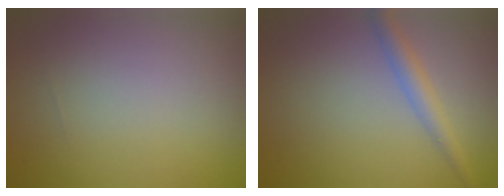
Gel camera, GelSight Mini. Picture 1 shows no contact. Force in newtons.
{"total": 2.4, "press": 2.4, "slide": 0.1}